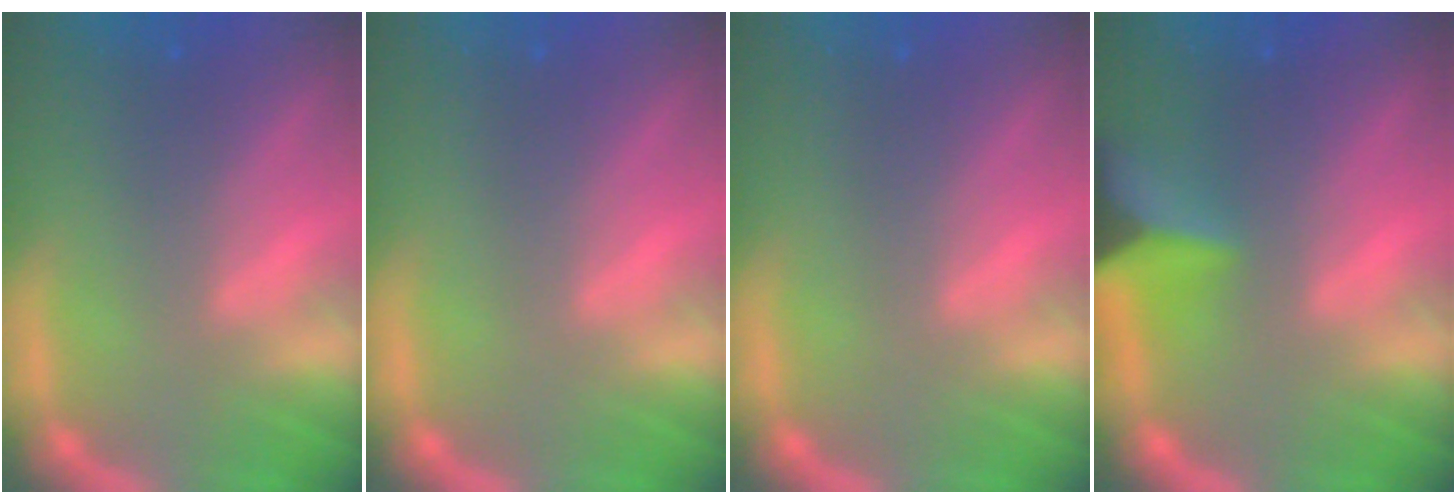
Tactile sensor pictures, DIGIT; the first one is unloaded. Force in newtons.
{"total": 0.0}
{"total": 0.0}
{"total": 6.5}